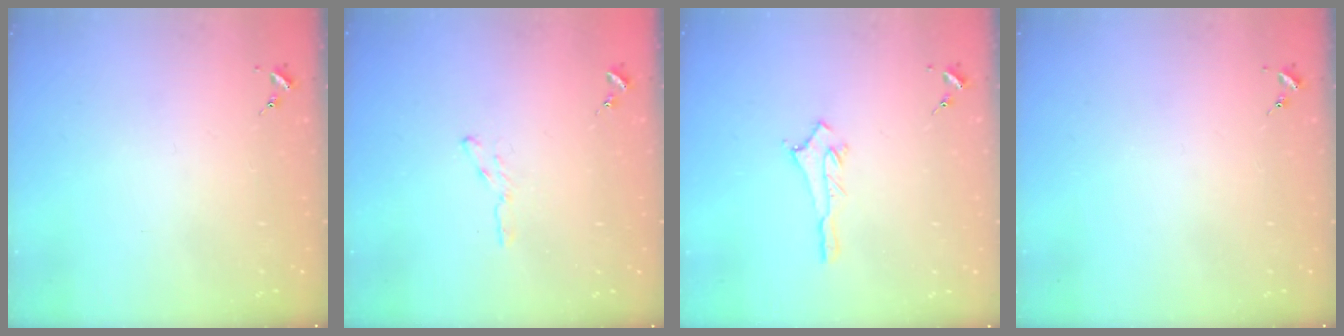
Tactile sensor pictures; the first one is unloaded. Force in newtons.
{"total": 3.8, "press": 3.8, "slide": 0.5}
{"total": 3.0, "press": 2.9, "slide": 0.3}
{"total": 0.0}